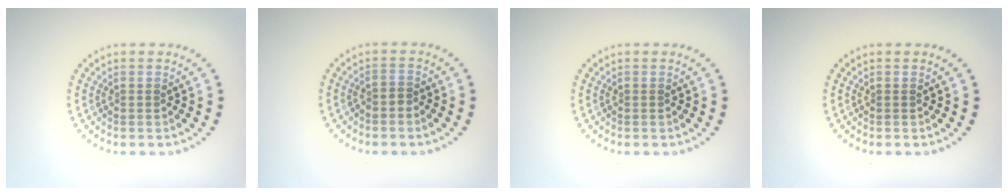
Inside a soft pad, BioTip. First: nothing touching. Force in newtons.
{"total": 0.9, "press": 0.6, "slide": 0.7}
{"total": 0.0}
{"total": 0.0}